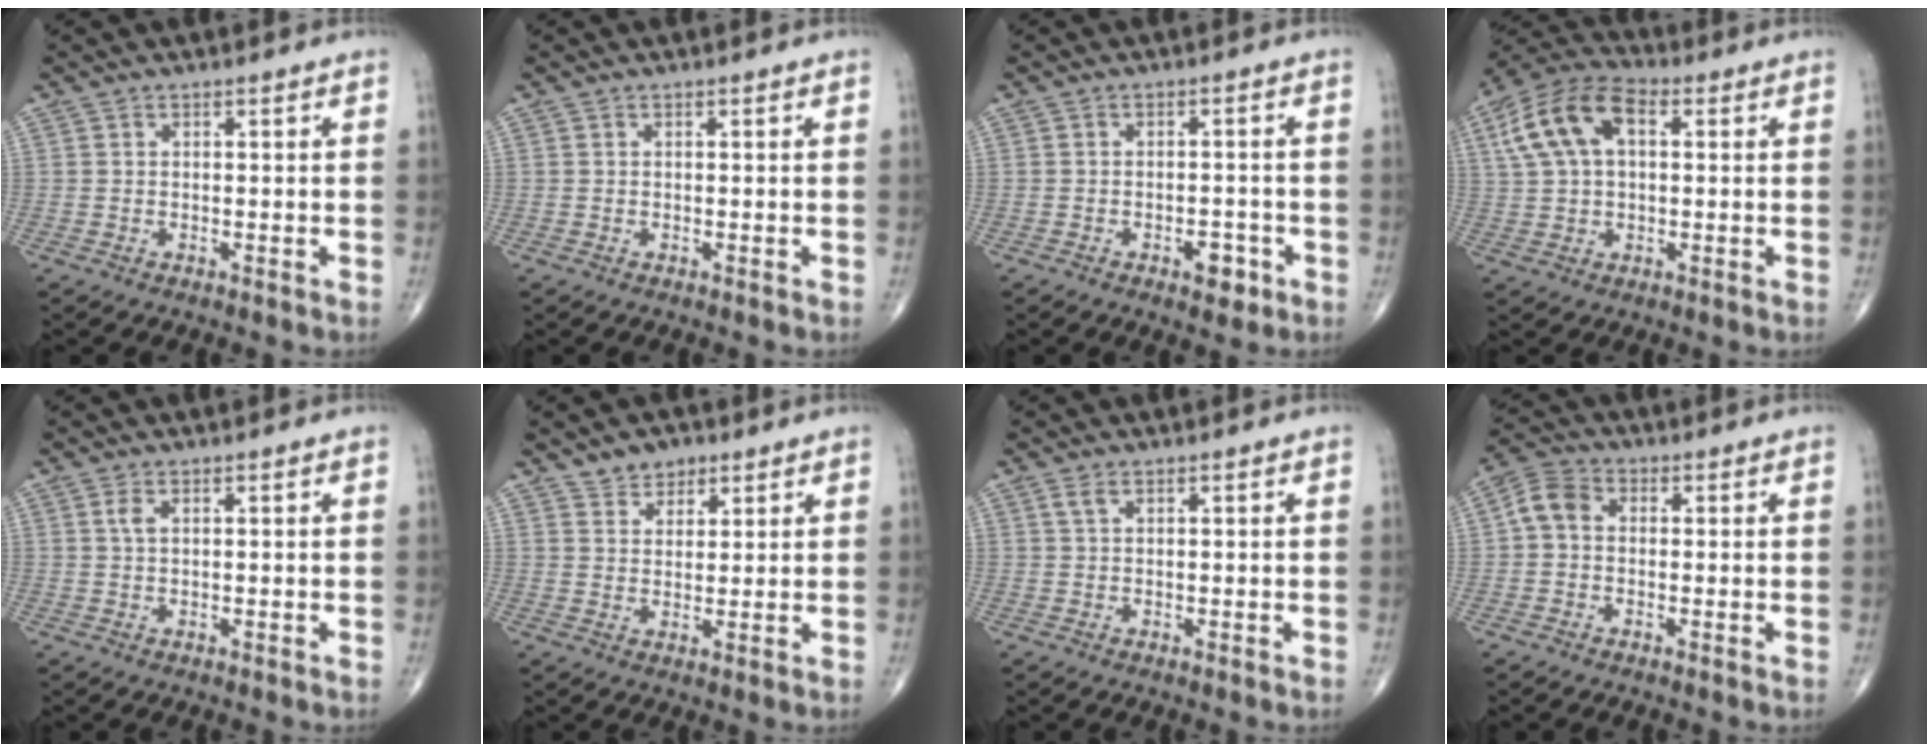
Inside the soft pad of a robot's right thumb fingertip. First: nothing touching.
{"total": 0.0}
{"total": 3.9, "force": [-2.0, 2.1, 2.7], "torque": [-0.022, 0.012, -0.024]}
{"total": 12.7, "force": [3.3, 7.4, 9.8], "torque": [-0.191, 0.028, 0.055]}
{"total": 1.7, "force": [0.7, 0.7, 1.4], "torque": [-0.032, 0.003, 0.016]}
{"total": 4.7, "force": [3.2, 3.1, 1.6], "torque": [-0.001, -0.019, 0.054]}
{"total": 1.4, "force": [0.7, 0.6, 1.0], "torque": [-0.023, 0.007, 0.018]}
{"total": 5.1, "force": [0.2, 3.9, 3.3], "torque": [-0.058, 0.016, -0.009]}